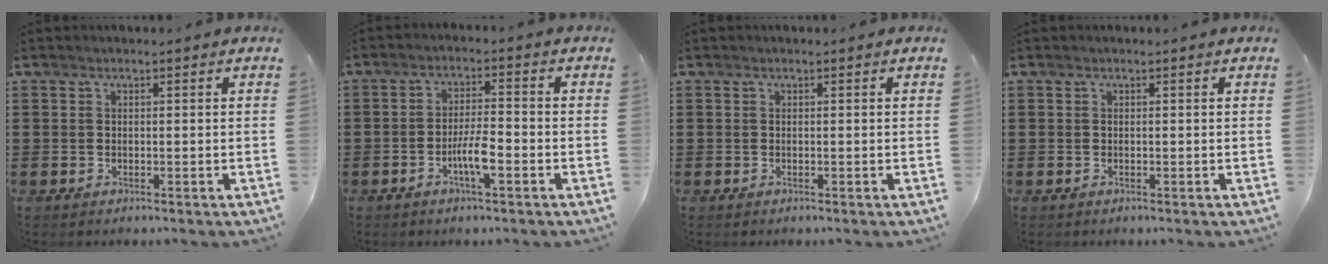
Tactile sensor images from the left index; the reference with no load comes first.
{"total": 4.8, "force": [-1.9, 1.0, 4.3], "torque": [-0.087, 0.001, -0.039]}
{"total": 0.0}
{"total": 0.0}